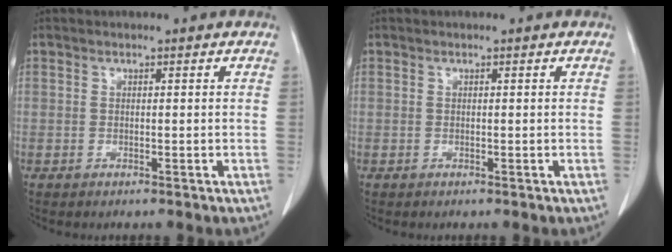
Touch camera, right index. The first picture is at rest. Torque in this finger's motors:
{"motor_torque": [0.00, 0.00, 0.02, 0.00]}